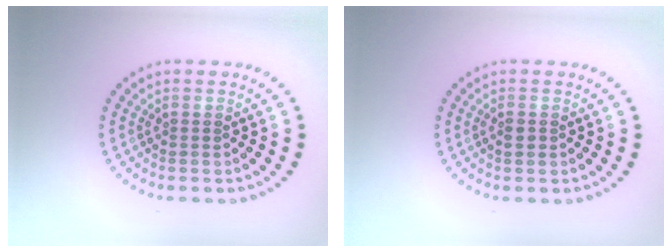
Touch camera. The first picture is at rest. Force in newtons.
{"total": 0.9, "press": 0.8, "slide": 0.3}